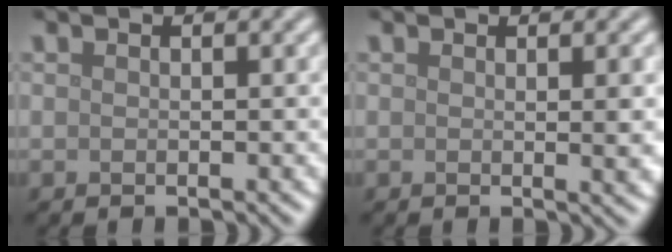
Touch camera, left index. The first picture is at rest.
{"total": 2.2, "force": [0.3, 0.6, 2.1], "torque": [-0.021, -0.002, 0.002]}